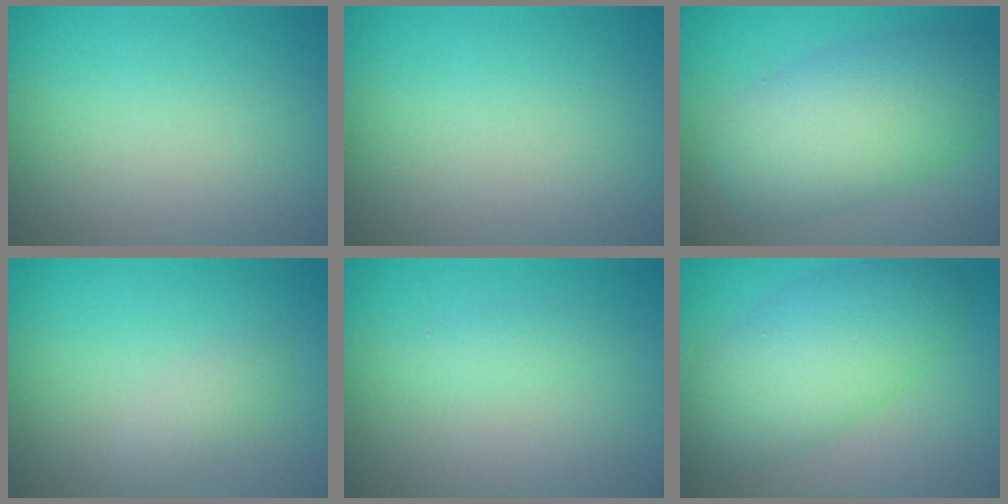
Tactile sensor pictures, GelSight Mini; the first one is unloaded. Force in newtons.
{"total": 0.0}
{"total": 8.2, "press": 8.2, "slide": 0.1}
{"total": 1.3, "press": 1.3, "slide": 0.1}
{"total": 0.9, "press": 0.9, "slide": 0.1}
{"total": 6.8, "press": 6.8, "slide": 0.3}